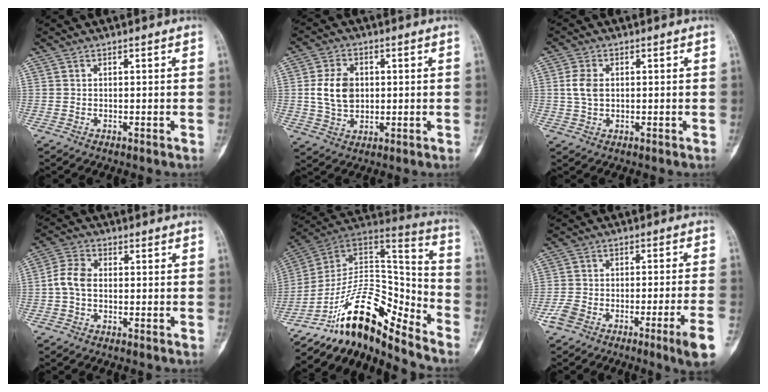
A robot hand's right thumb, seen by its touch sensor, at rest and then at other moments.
{"total": 8.5, "force": [0.8, 6.2, 5.7], "torque": [-0.089, 0.001, 0.019]}
{"total": 4.3, "force": [0.5, 2.9, 3.1], "torque": [-0.065, 0.003, 0.010]}
{"total": 5.5, "force": [-0.6, 3.9, 3.8], "torque": [-0.071, 0.017, -0.022]}
{"total": 18.2, "force": [-13.5, 6.3, 10.4], "torque": [-0.140, 0.133, -0.235]}
{"total": 12.4, "force": [-6.9, 1.5, 10.2], "torque": [-0.166, 0.040, -0.108]}